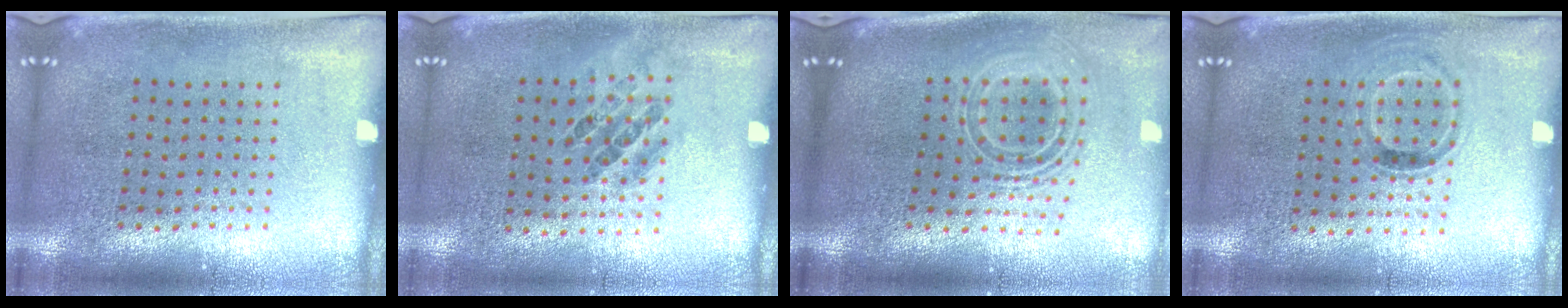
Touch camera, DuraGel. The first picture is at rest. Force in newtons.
{"total": 0.9, "press": 0.6, "slide": 0.6}
{"total": 2.2, "press": 1.5, "slide": 1.5}
{"total": 0.8, "press": 0.7, "slide": 0.4}